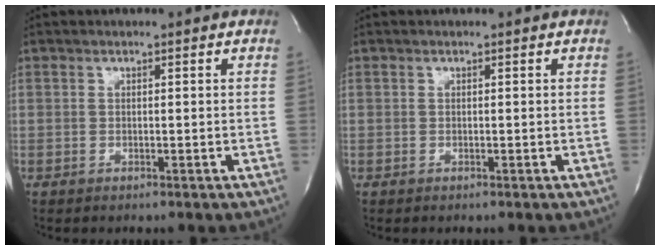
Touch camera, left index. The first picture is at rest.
{"total": 0.0}